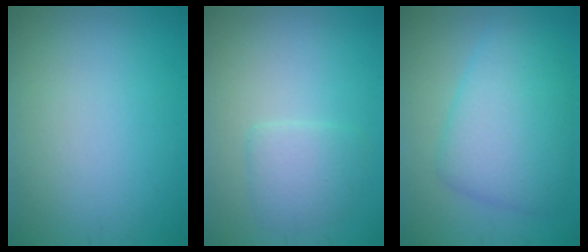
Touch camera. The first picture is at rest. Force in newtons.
{"total": 2.5, "press": 2.5, "slide": 0.2}
{"total": 6.7, "press": 6.7, "slide": 0.1}